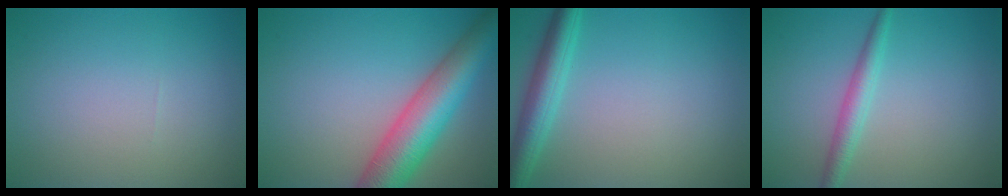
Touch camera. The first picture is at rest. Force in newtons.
{"total": 8.5, "press": 8.4, "slide": 0.2}
{"total": 3.9, "press": 3.9, "slide": 0.2}
{"total": 2.3, "press": 2.3, "slide": 0.0}